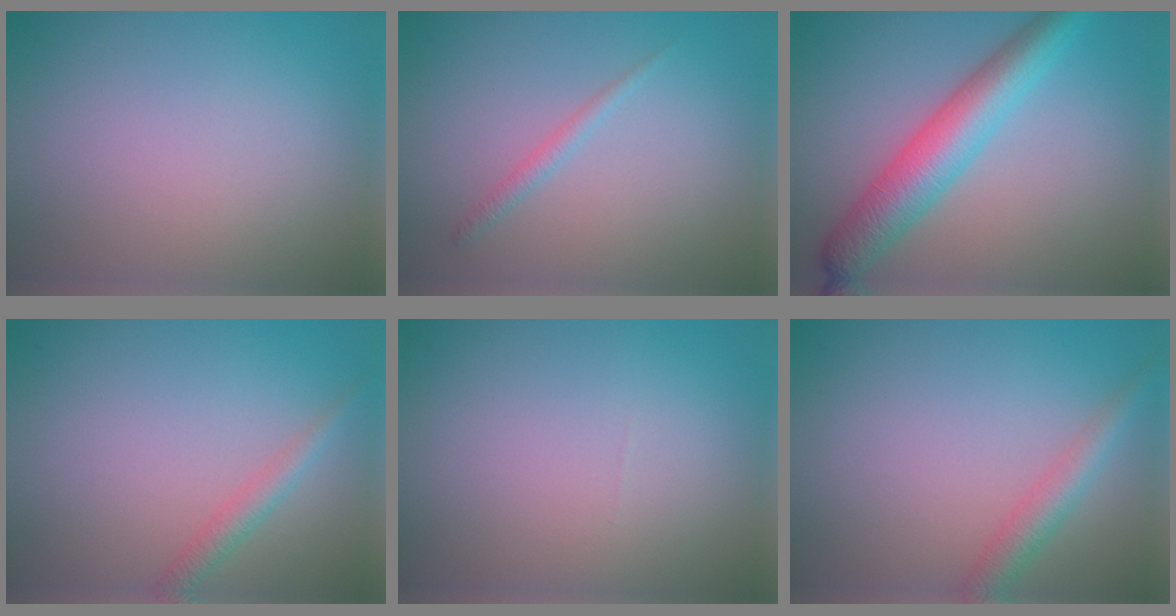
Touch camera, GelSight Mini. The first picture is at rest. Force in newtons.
{"total": 1.1, "press": 1.1, "slide": 0.1}
{"total": 6.4, "press": 6.4, "slide": 0.1}
{"total": 1.9, "press": 1.9, "slide": 0.0}
{"total": 0.0}
{"total": 2.9, "press": 2.9, "slide": 0.2}